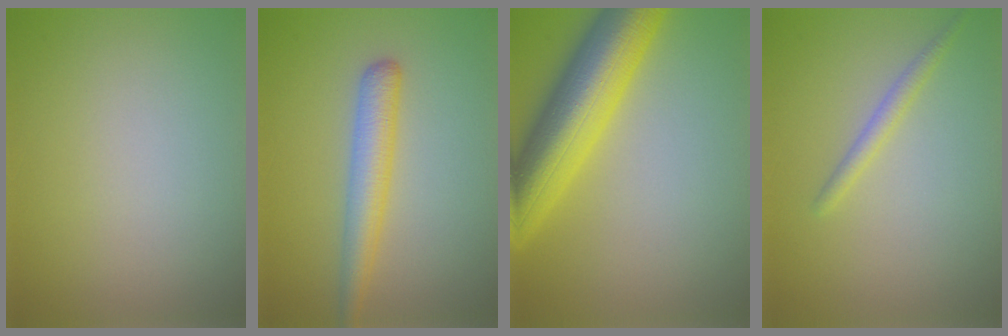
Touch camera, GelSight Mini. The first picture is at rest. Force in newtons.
{"total": 3.5, "press": 3.5, "slide": 0.1}
{"total": 10.2, "press": 10.2, "slide": 0.3}
{"total": 1.5, "press": 1.5, "slide": 0.0}